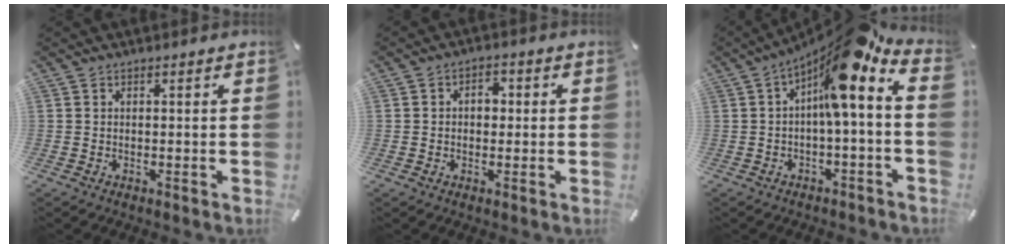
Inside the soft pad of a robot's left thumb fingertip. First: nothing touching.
{"total": 3.6, "force": [-0.1, 2.5, 2.6], "torque": [-0.036, 0.005, -0.009]}
{"total": 11.4, "force": [4.4, 1.8, 10.3], "torque": [-0.169, -0.045, 0.069]}